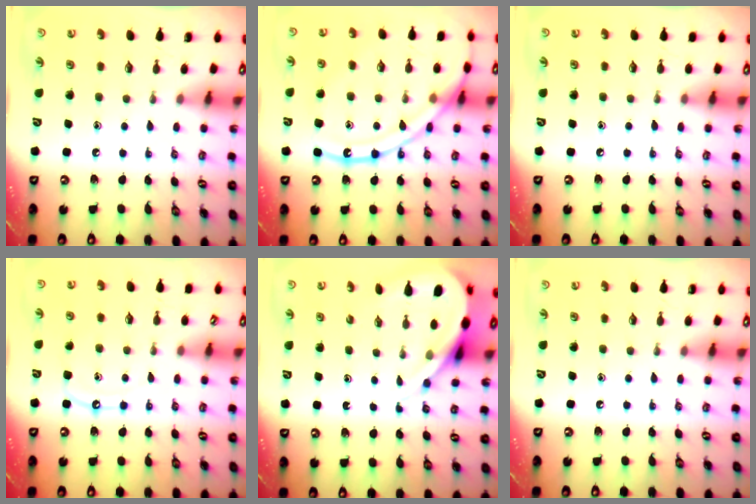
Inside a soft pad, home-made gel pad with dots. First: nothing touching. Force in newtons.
{"total": 17.3, "press": 17.3, "slide": 1.5}
{"total": 2.5, "press": 2.4, "slide": 0.4}
{"total": 8.0, "press": 7.9, "slide": 0.9}
{"total": 8.2, "press": 8.2, "slide": 0.9}
{"total": 0.0}